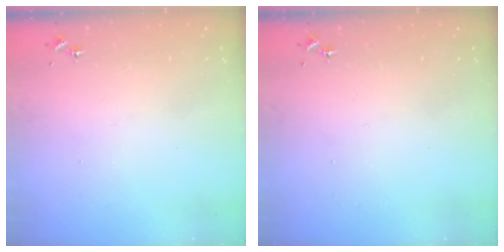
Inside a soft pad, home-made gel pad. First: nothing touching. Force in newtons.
{"total": 0.0}